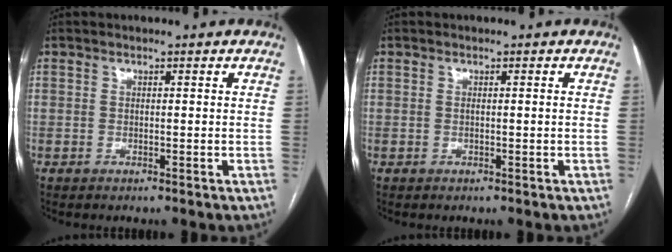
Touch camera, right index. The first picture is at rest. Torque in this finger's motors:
{"motor_torque": [-0.21, -0.04, -0.04, 0.00]}